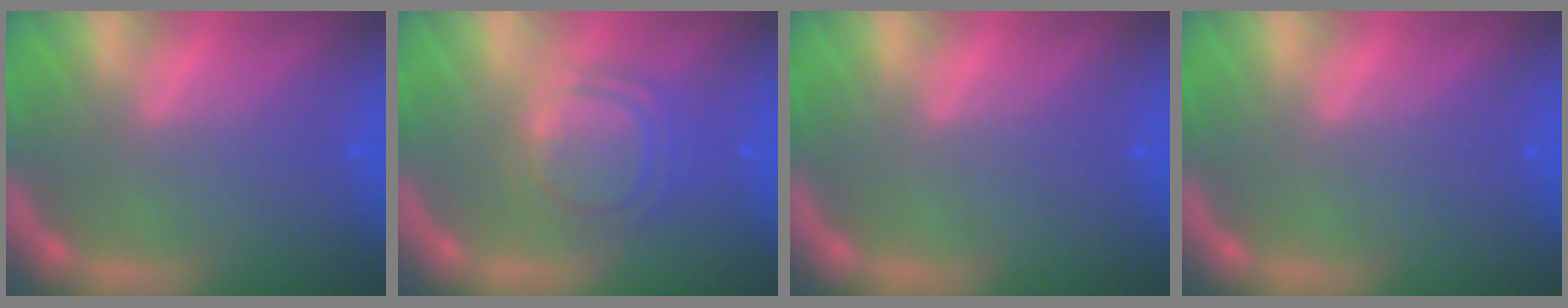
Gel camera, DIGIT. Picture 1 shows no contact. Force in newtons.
{"total": 5.6}
{"total": 0.0}
{"total": 0.0}